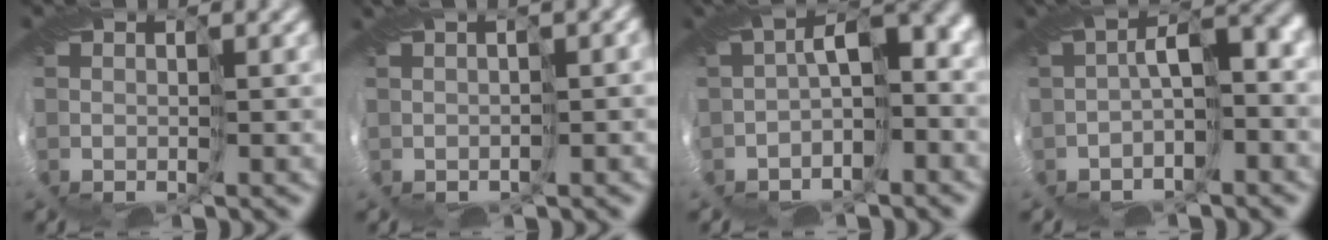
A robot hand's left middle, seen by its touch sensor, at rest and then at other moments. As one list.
[{"total": 3.9, "force": [1.7, 1.1, 3.4], "torque": [-0.048, 0.016, 0.034]}, {"total": 6.3, "force": [-0.4, 3.5, 5.2], "torque": [-0.071, 0.014, -0.005]}, {"total": 5.6, "force": [-0.5, 2.9, 4.7], "torque": [-0.061, 0.020, -0.004]}]